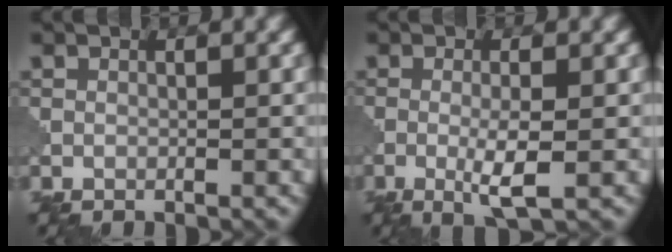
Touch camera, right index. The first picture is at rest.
{"total": 3.5, "force": [-0.7, 0.6, 3.4], "torque": [-0.064, -0.007, -0.014]}